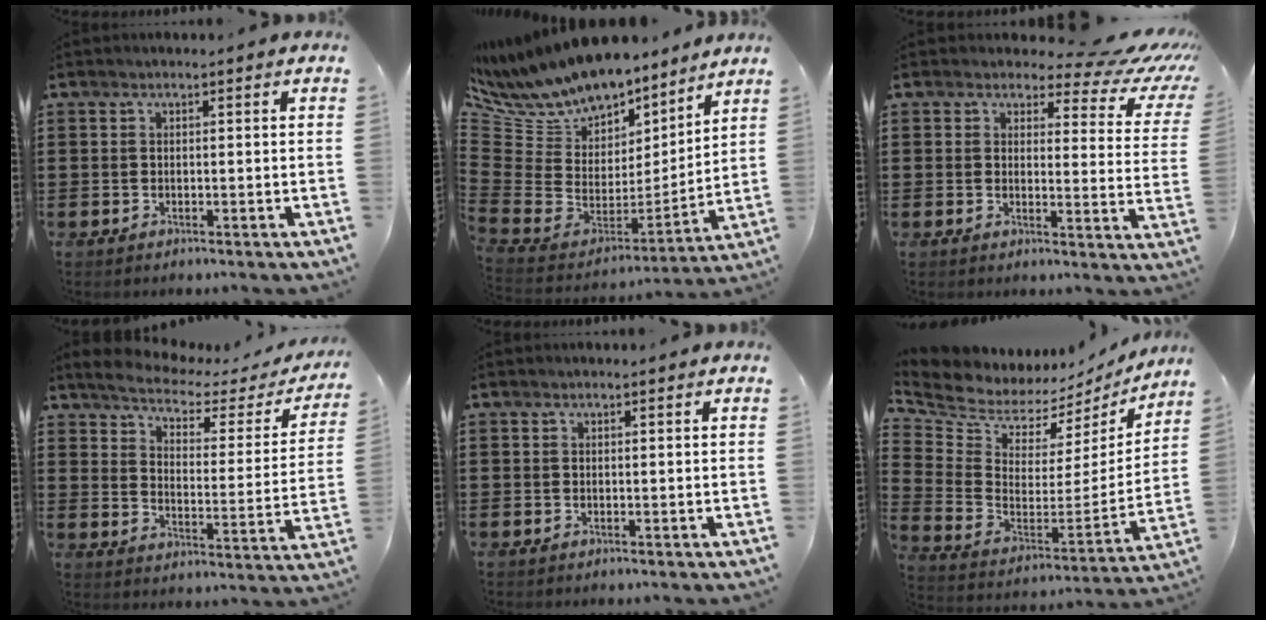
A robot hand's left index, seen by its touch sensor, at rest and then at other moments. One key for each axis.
{"total": 10.1, "fx": 9.1, "fy": 3.9, "fz": 1.8, "tx": -0.103, "ty": -0.079, "tz": 0.166}
{"total": 5.9, "fx": 4.1, "fy": 2.6, "fz": 3.3, "tx": -0.060, "ty": -0.018, "tz": 0.067}
{"total": 3.7, "fx": 3.1, "fy": 0.8, "fz": 1.8, "tx": -0.057, "ty": -0.022, "tz": 0.044}
{"total": 0.0}
{"total": 6.2, "fx": 5.8, "fy": 2.2, "fz": 0.6, "tx": -0.055, "ty": -0.057, "tz": 0.098}